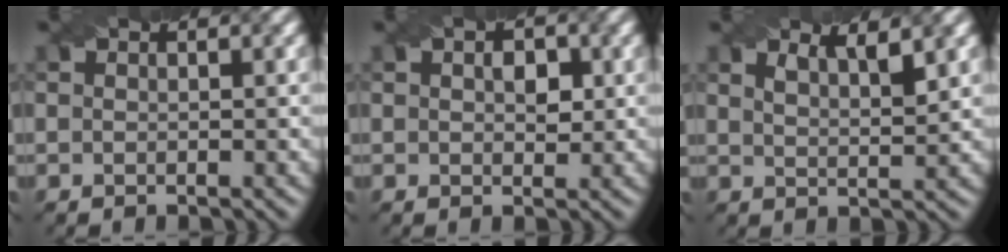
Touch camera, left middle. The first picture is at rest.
{"total": 2.1, "force": [0.5, 1.3, 1.6], "torque": [-0.019, -0.002, 0.010]}
{"total": 2.9, "force": [1.9, 0.9, 2.0], "torque": [-0.020, 0.006, 0.023]}